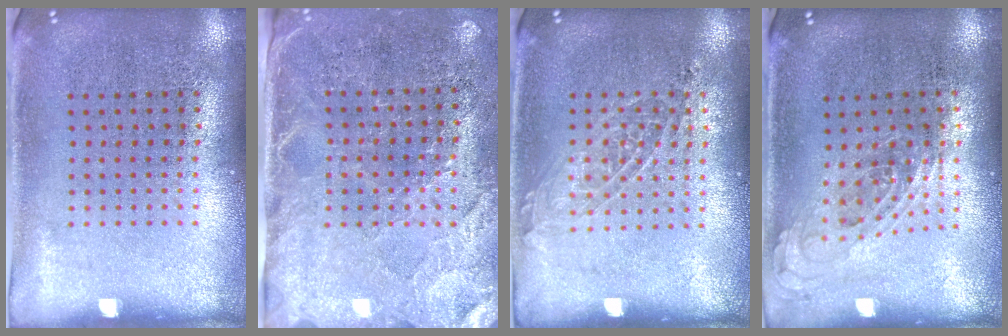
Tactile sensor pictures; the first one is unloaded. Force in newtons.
{"total": 2.8, "press": 2.6, "slide": 1.1}
{"total": 1.2, "press": 1.1, "slide": 0.5}
{"total": 0.8, "press": 0.7, "slide": 0.3}